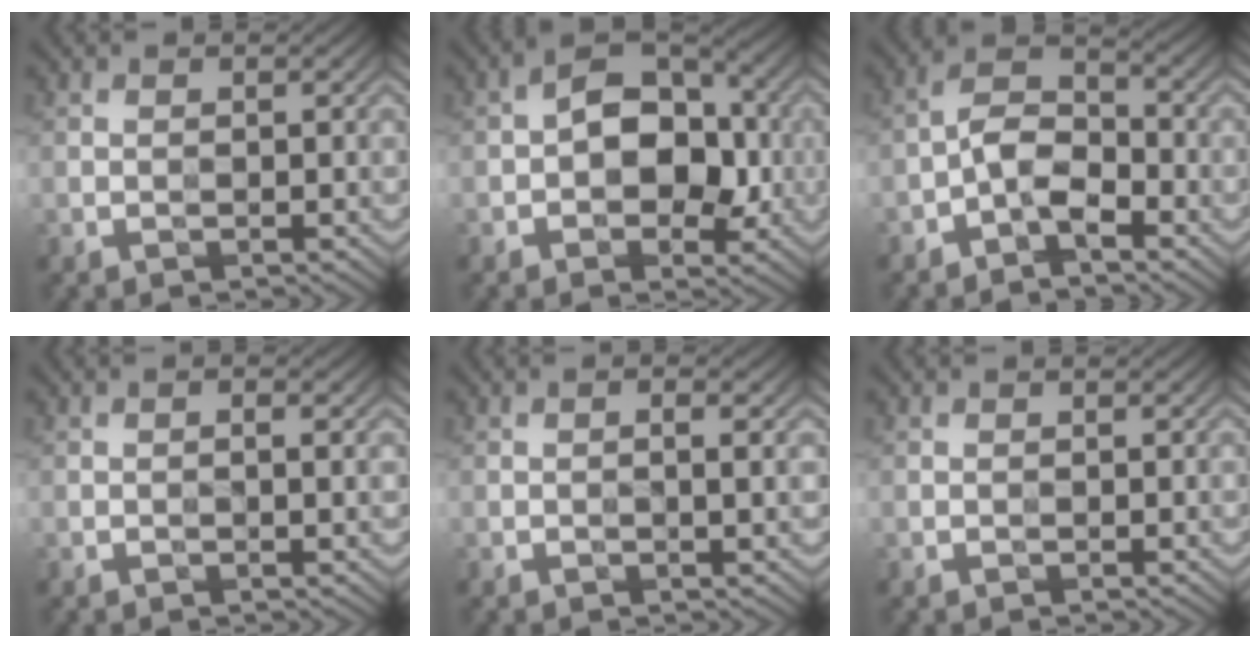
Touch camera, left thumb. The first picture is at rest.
{"total": 8.9, "force": [-0.5, 5.6, 6.9], "torque": [-0.090, 0.011, -0.020]}
{"total": 5.2, "force": [-2.7, 2.4, 3.8], "torque": [-0.064, 0.016, -0.063]}
{"total": 1.2, "force": [0.0, 0.2, 1.2], "torque": [-0.019, -0.001, -0.001]}
{"total": 1.5, "force": [0.1, 0.2, 1.5], "torque": [-0.025, 0.000, 0.000]}
{"total": 0.0}